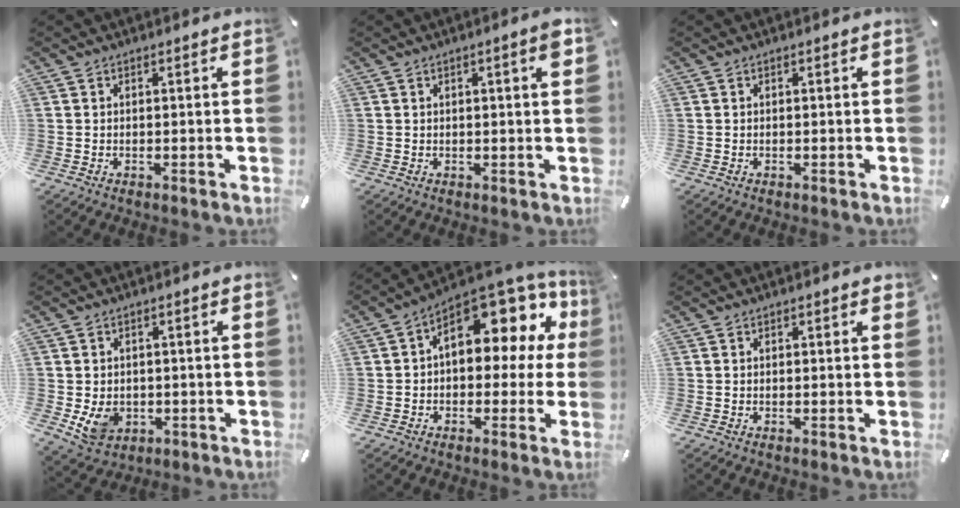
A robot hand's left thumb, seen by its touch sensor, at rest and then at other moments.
{"total": 3.3, "force": [1.0, 0.7, 3.1], "torque": [-0.044, -0.003, 0.012]}
{"total": 0.0}
{"total": 6.7, "force": [-0.7, 5.7, 3.5], "torque": [-0.080, 0.000, -0.013]}
{"total": 13.1, "force": [5.9, 7.5, 9.0], "torque": [-0.113, -0.052, 0.100]}
{"total": 0.5, "force": [0.3, 0.3, 0.4], "torque": [-0.006, 0.002, 0.004]}